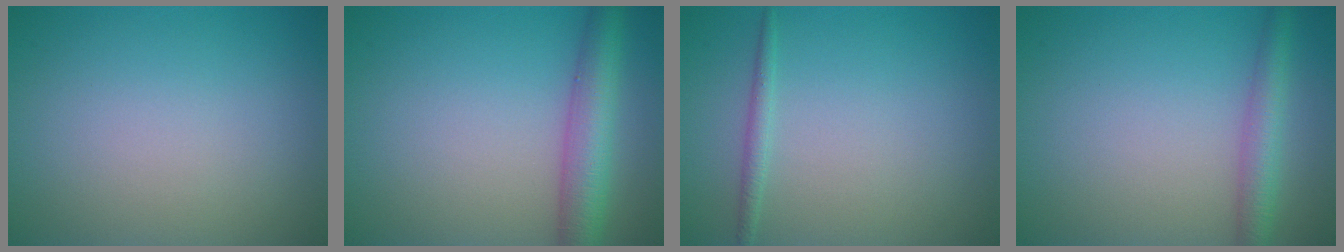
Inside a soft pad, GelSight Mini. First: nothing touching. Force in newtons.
{"total": 4.8, "press": 4.8, "slide": 0.2}
{"total": 1.1, "press": 1.1, "slide": 0.1}
{"total": 3.0, "press": 3.0, "slide": 0.1}